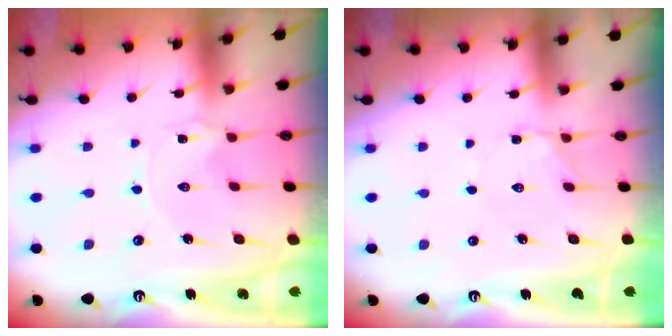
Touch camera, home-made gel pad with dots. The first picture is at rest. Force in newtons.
{"total": 2.3, "press": 2.2, "slide": 0.6}